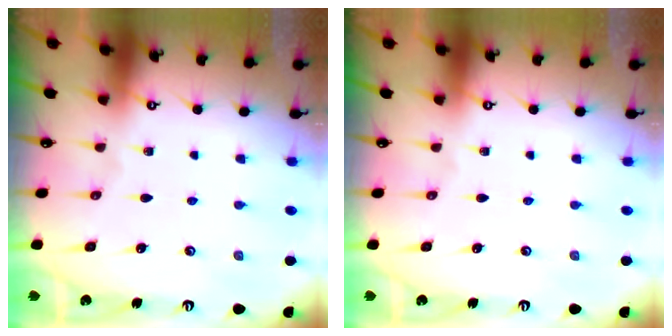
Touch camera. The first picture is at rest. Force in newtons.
{"total": 0.0}